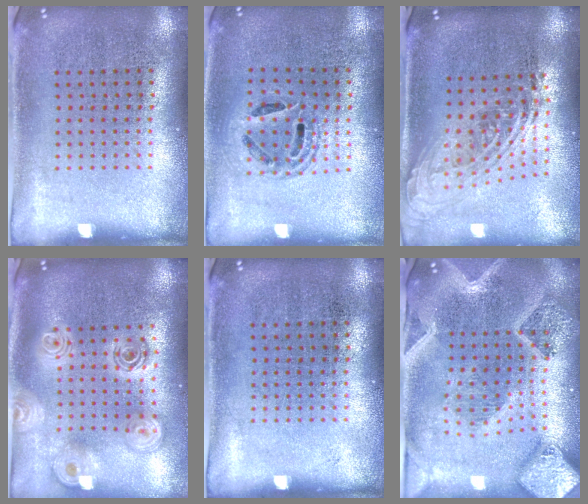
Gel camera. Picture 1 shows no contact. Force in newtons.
{"total": 1.4, "press": 1.2, "slide": 0.7}
{"total": 2.1, "press": 1.5, "slide": 1.4}
{"total": 2.4, "press": 1.9, "slide": 1.5}
{"total": 0.0}
{"total": 3.6, "press": 3.0, "slide": 2.1}